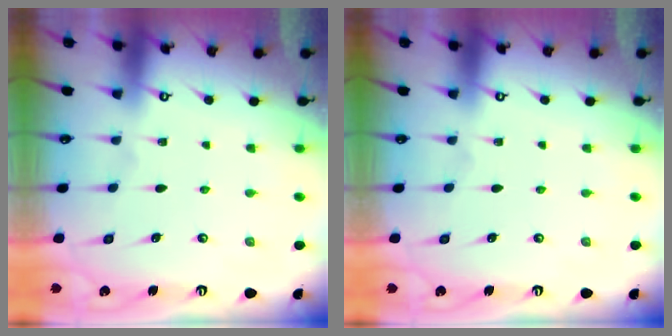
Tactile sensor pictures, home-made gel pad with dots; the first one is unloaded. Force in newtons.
{"total": 0.0}